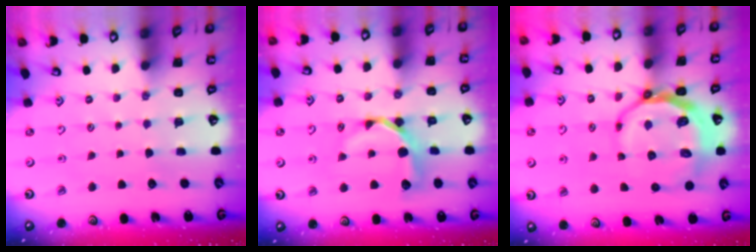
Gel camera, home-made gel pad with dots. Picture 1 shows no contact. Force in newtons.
{"total": 9.2, "press": 9.1, "slide": 0.9}
{"total": 11.4, "press": 10.9, "slide": 3.5}